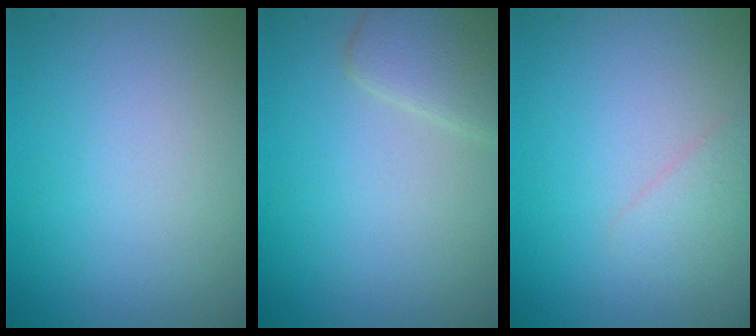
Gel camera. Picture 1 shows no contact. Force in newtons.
{"total": 2.9, "press": 2.9, "slide": 0.2}
{"total": 1.2, "press": 1.2, "slide": 0.0}